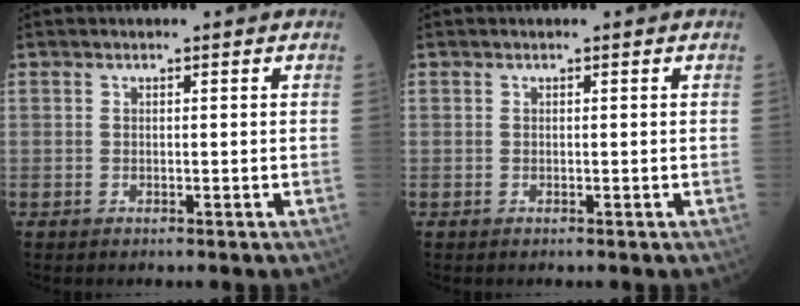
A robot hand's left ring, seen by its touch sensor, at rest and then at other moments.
{"total": 0.0}